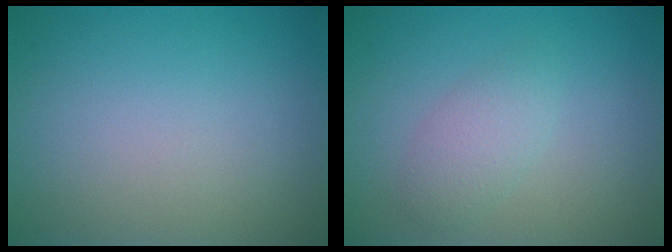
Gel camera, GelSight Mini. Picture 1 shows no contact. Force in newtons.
{"total": 2.1, "press": 2.1, "slide": 0.1}